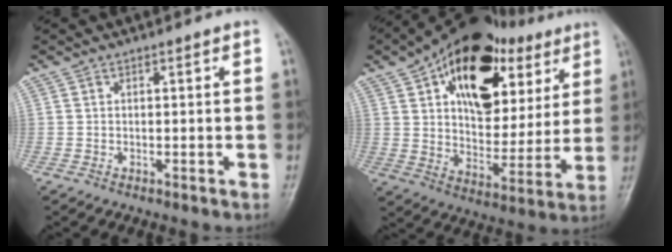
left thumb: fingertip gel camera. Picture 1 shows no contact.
{"total": 26.3, "force": [11.2, 15.4, 18.1], "torque": [-0.228, -0.001, 0.176]}